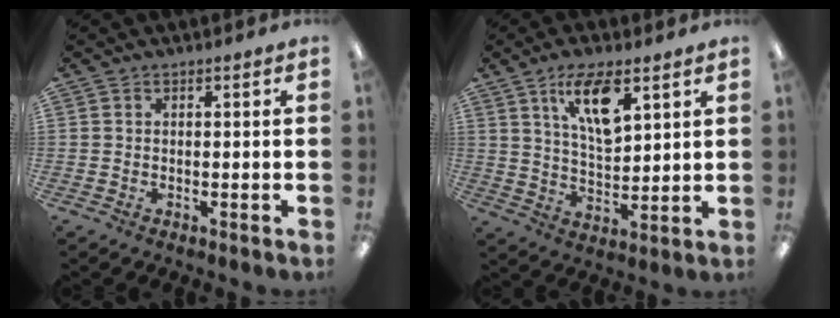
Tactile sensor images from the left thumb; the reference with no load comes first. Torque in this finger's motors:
{"motor_torque": [0.21, -0.33, 0.26, -0.12, 0.15]}